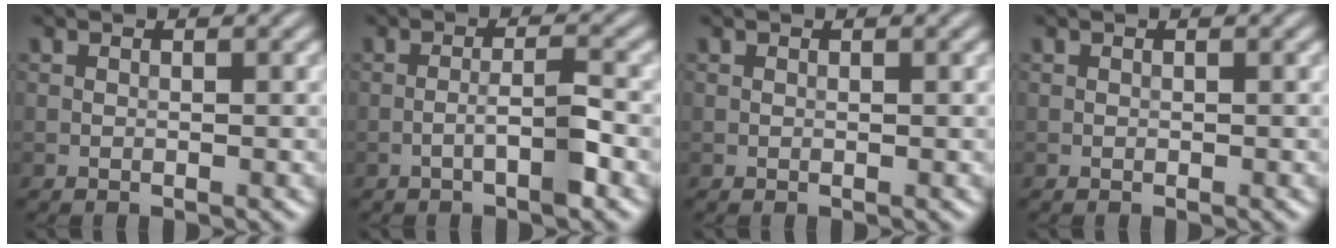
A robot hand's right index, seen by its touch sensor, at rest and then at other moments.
{"total": 2.6, "force": [-1.3, 0.2, 2.3], "torque": [-0.040, 0.010, -0.026]}
{"total": 0.0}
{"total": 0.0}